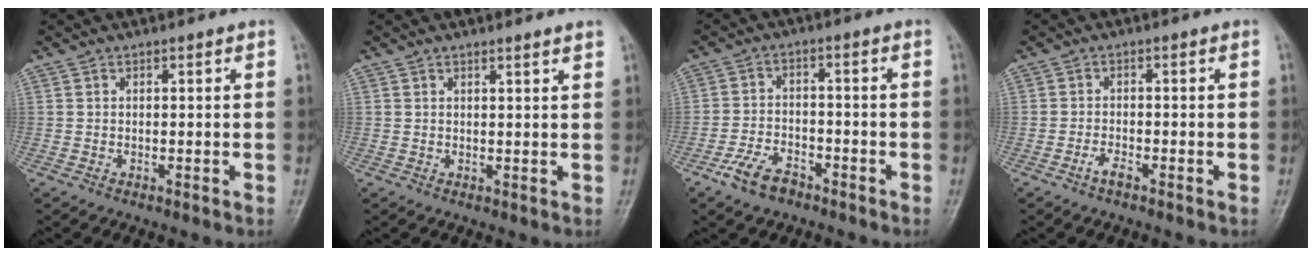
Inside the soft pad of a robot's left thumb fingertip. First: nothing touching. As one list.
[{"total": 1.9, "force": [1.5, -0.1, 1.1], "torque": [-0.010, -0.004, 0.021]}, {"total": 6.4, "force": [-4.3, 3.3, 3.3], "torque": [-0.063, 0.023, -0.081]}, {"total": 2.0, "force": [-1.5, 0.5, 1.2], "torque": [-0.030, 0.008, -0.031]}]